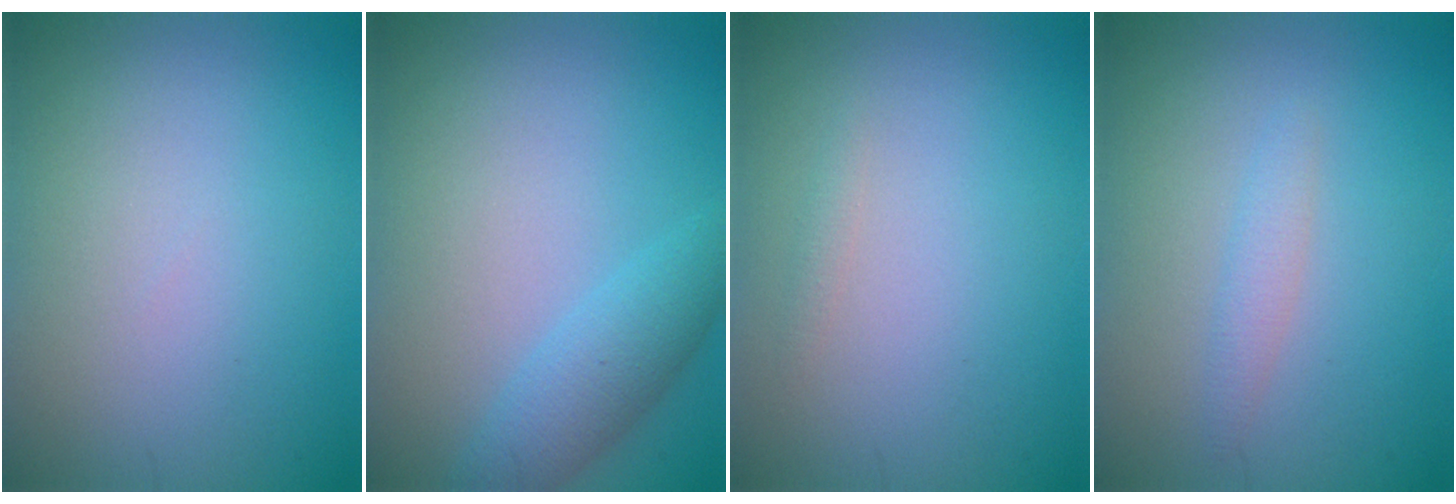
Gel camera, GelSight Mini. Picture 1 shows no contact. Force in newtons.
{"total": 3.3, "press": 3.3, "slide": 0.1}
{"total": 0.6, "press": 0.6, "slide": 0.0}
{"total": 1.4, "press": 1.4, "slide": 0.1}